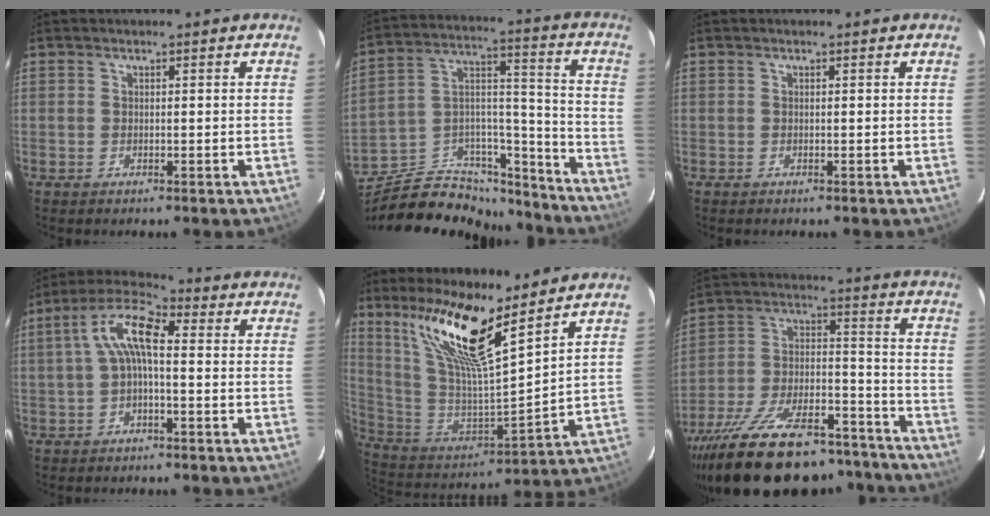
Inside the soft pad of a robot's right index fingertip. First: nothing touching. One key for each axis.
{"total": 22.0, "fx": -17.6, "fy": 9.8, "fz": 8.7, "tx": -0.163, "ty": 0.065, "tz": -0.257}
{"total": 0.0}
{"total": 8.2, "fx": 0.0, "fy": 2.6, "fz": 7.8, "tx": -0.166, "ty": 0.027, "tz": -0.004}
{"total": 18.4, "fx": 12.6, "fy": 2.3, "fz": 13.2, "tx": -0.244, "ty": -0.001, "tz": 0.246}
{"total": 29.0, "fx": -22.8, "fy": 10.9, "fz": 14.2, "tx": -0.268, "ty": 0.003, "tz": -0.325}